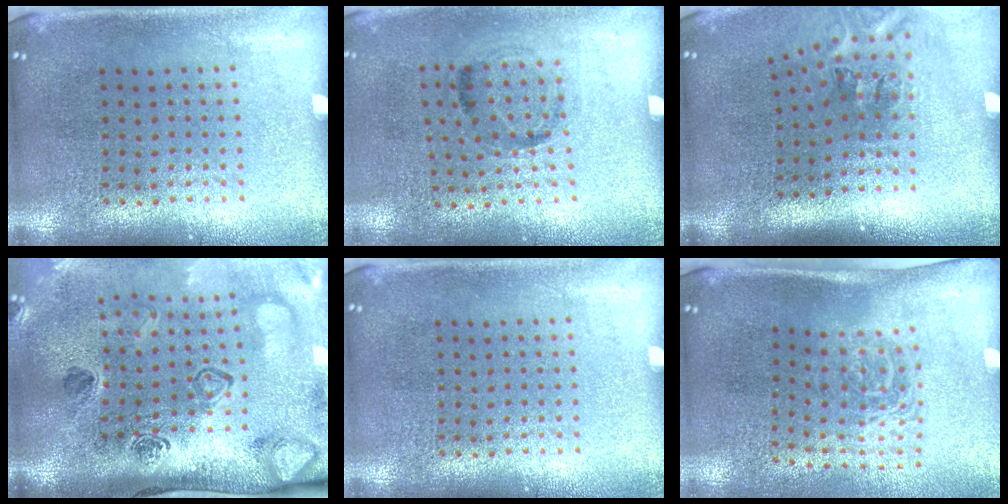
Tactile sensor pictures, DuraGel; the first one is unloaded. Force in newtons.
{"total": 1.1, "press": 0.6, "slide": 0.9}
{"total": 2.3, "press": 1.4, "slide": 1.9}
{"total": 4.3, "press": 2.9, "slide": 3.2}
{"total": 0.0}
{"total": 1.7, "press": 1.1, "slide": 1.3}